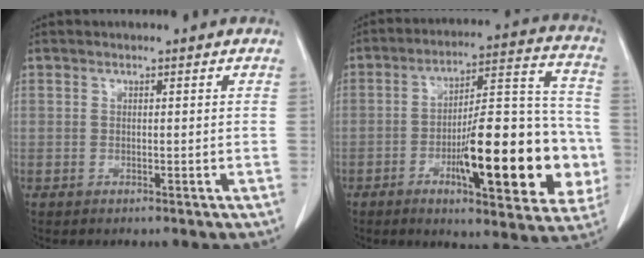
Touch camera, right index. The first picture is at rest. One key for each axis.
{"total": 20.9, "fx": -5.4, "fy": 5.6, "fz": 19.4, "tx": -0.238, "ty": 0.026, "tz": -0.068}